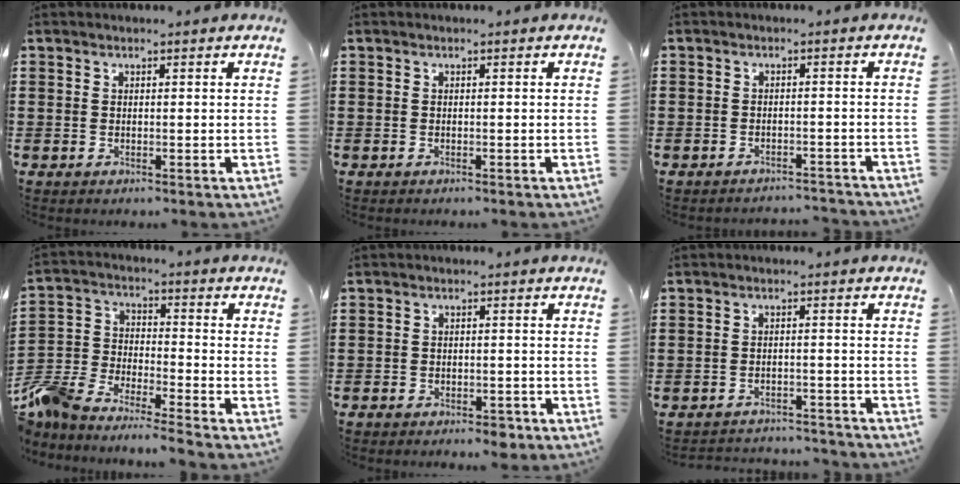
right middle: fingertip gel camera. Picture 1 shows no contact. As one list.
[{"total": 0.0}, {"total": 2.4, "force": [-2.3, 0.3, -0.3], "torque": [-0.001, 0.001, -0.053]}, {"total": 6.7, "force": [-6.6, 0.7, 1.0], "torque": [-0.048, -0.003, -0.143]}, {"total": 2.6, "force": [-2.5, 0.7, 0.2], "torque": [-0.010, 0.002, -0.052]}, {"total": 2.8, "force": [-2.8, 0.1, 0.1], "torque": [-0.008, -0.002, -0.059]}]